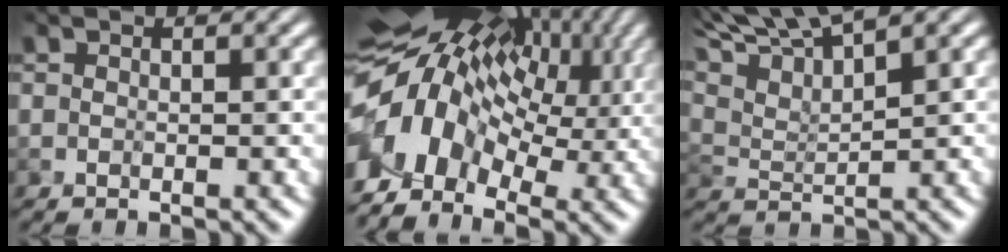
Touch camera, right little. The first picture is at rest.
{"total": 14.6, "force": [-0.5, 10.0, 10.6], "torque": [-0.207, 0.003, 0.002]}
{"total": 6.8, "force": [5.6, 1.1, 3.7], "torque": [-0.064, 0.021, 0.102]}